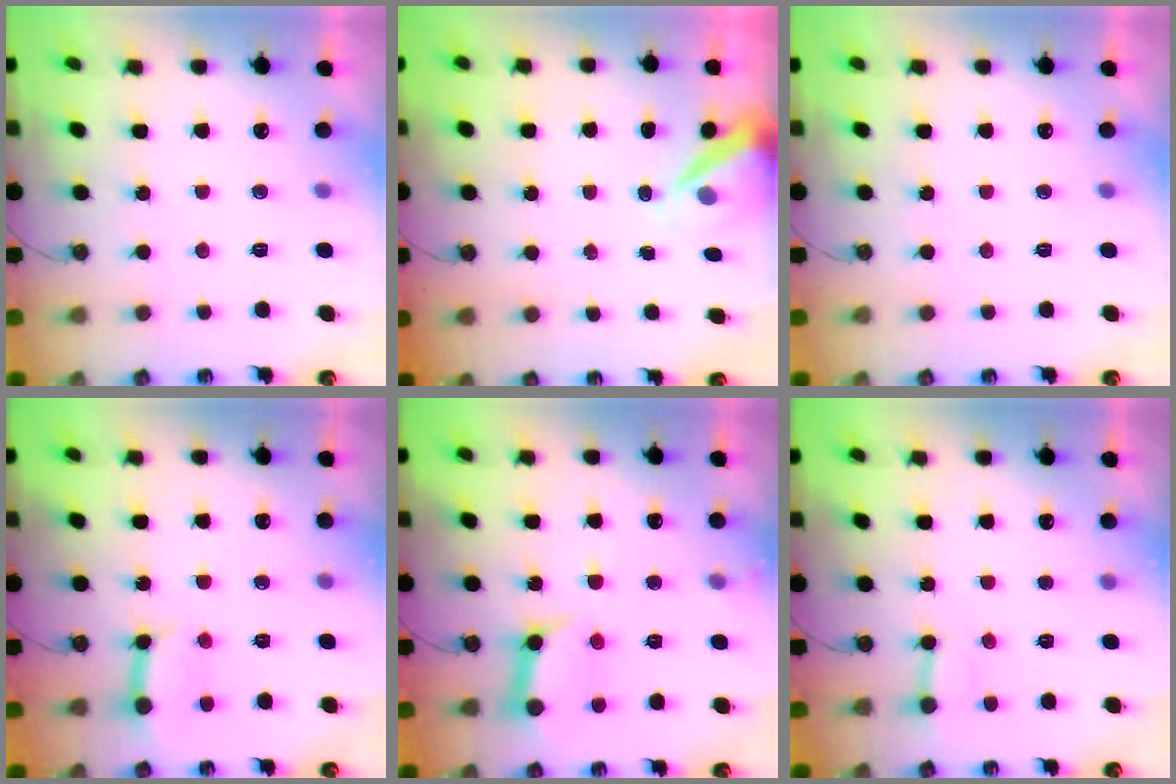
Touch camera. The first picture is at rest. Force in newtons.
{"total": 6.1, "press": 6.1, "slide": 0.6}
{"total": 0.0}
{"total": 9.9, "press": 9.9, "slide": 1.1}
{"total": 11.5, "press": 11.4, "slide": 1.3}
{"total": 3.1, "press": 3.0, "slide": 0.4}